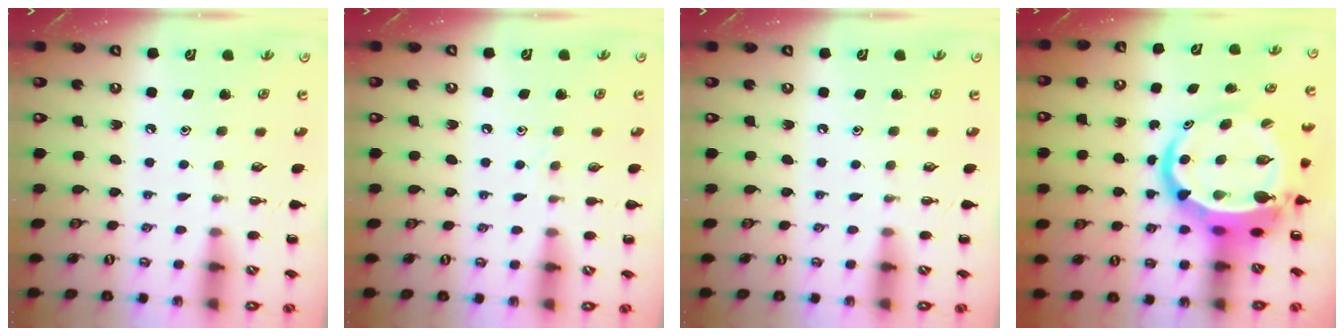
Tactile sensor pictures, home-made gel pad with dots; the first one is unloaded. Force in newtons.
{"total": 4.9, "press": 4.7, "slide": 1.4}
{"total": 0.0}
{"total": 13.3, "press": 12.9, "slide": 3.2}